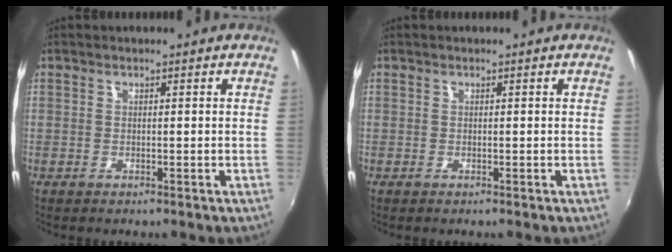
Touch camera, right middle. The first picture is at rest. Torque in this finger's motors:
{"motor_torque": [0.25, 0.06, 0.04, 0.00]}